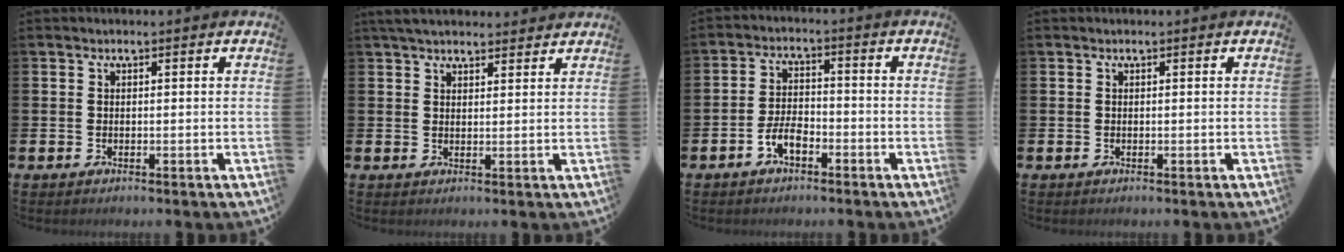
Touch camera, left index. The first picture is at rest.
{"total": 4.0, "force": [3.7, 1.1, 1.1], "torque": [-0.026, -0.010, 0.069]}
{"total": 3.7, "force": [-2.1, 1.7, 2.5], "torque": [-0.057, 0.009, -0.042]}
{"total": 0.0}